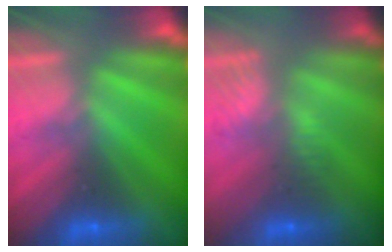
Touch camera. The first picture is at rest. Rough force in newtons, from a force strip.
{"total": 2.6}